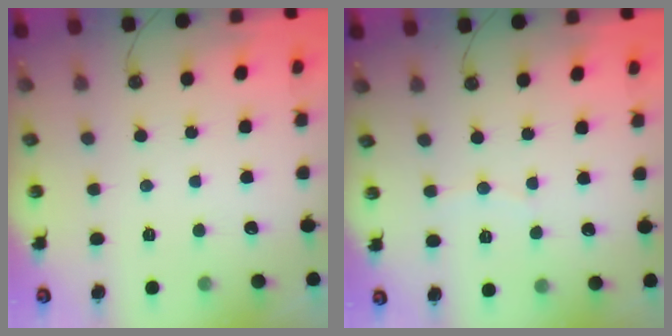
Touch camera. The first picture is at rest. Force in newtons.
{"total": 3.2, "press": 3.1, "slide": 0.3}